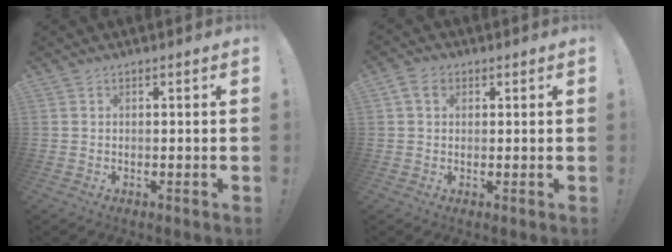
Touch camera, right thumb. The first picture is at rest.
{"total": 4.5, "force": [1.7, 3.3, 2.5], "torque": [-0.048, 0.006, 0.034]}